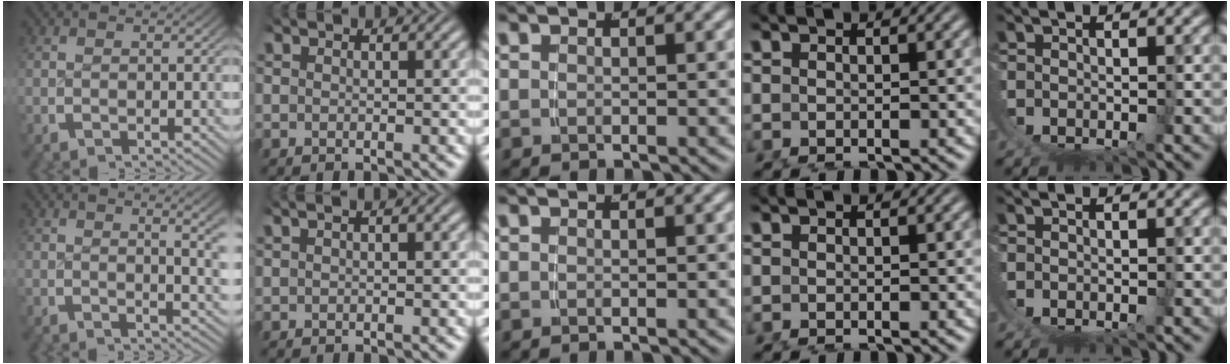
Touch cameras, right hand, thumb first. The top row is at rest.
{"thumb": {"total": 3.5, "force": [0.9, 0.7, 3.3], "torque": [-0.033, -0.005, 0.015]}, "index": {"total": 1.1, "force": [0.6, 0.1, 0.8], "torque": [-0.006, 0.013, 0.007]}, "middle": {"total": 0.6, "force": [0.5, -0.4, 0.1], "torque": [0.003, 0.002, 0.008]}}